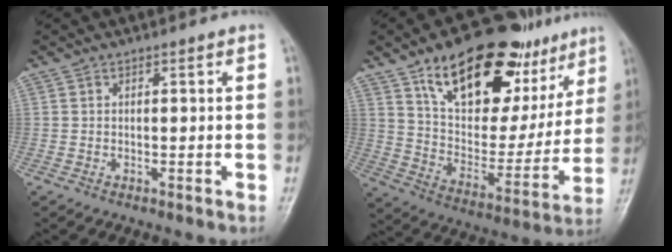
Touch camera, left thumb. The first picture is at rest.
{"total": 27.3, "force": [16.0, 13.9, 17.3], "torque": [-0.209, -0.036, 0.257]}